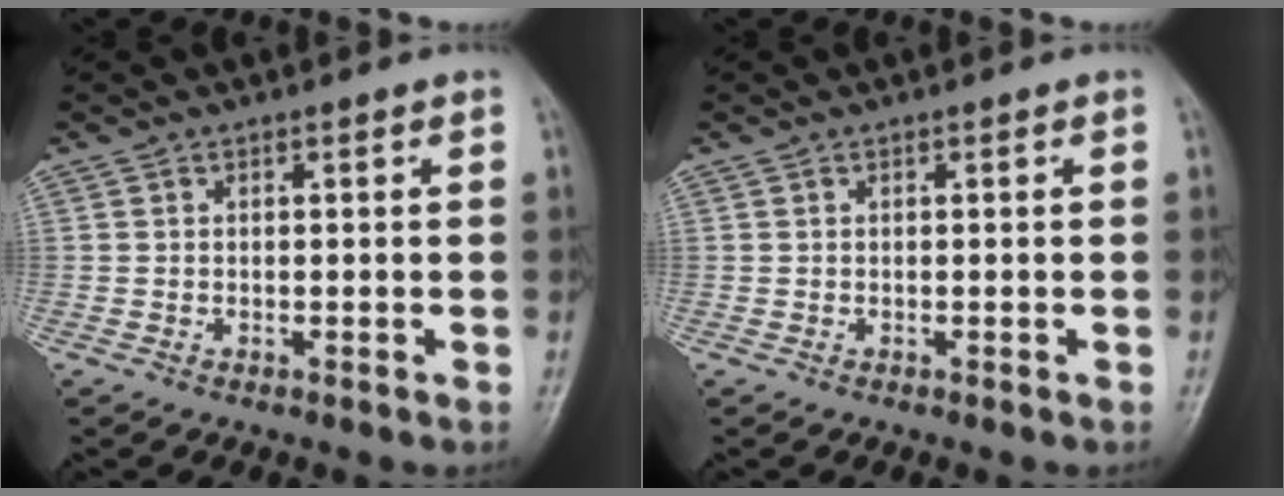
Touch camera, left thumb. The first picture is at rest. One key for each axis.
{"total": 0.0}